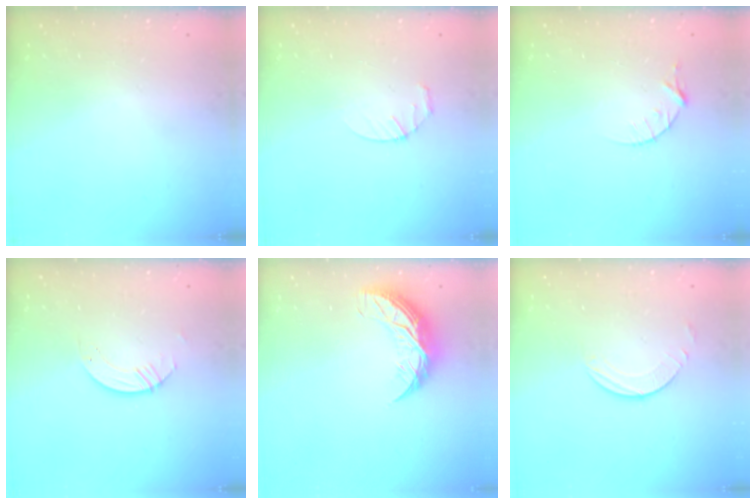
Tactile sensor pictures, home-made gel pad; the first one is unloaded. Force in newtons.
{"total": 2.8, "press": 2.8, "slide": 0.4}
{"total": 3.8, "press": 3.7, "slide": 0.5}
{"total": 3.8, "press": 3.8, "slide": 0.4}
{"total": 9.7, "press": 9.7, "slide": 0.5}
{"total": 2.8, "press": 2.8, "slide": 0.2}